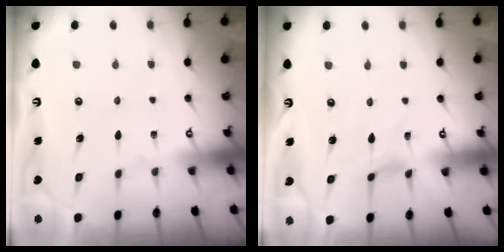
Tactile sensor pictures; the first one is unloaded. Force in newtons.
{"total": 0.0}